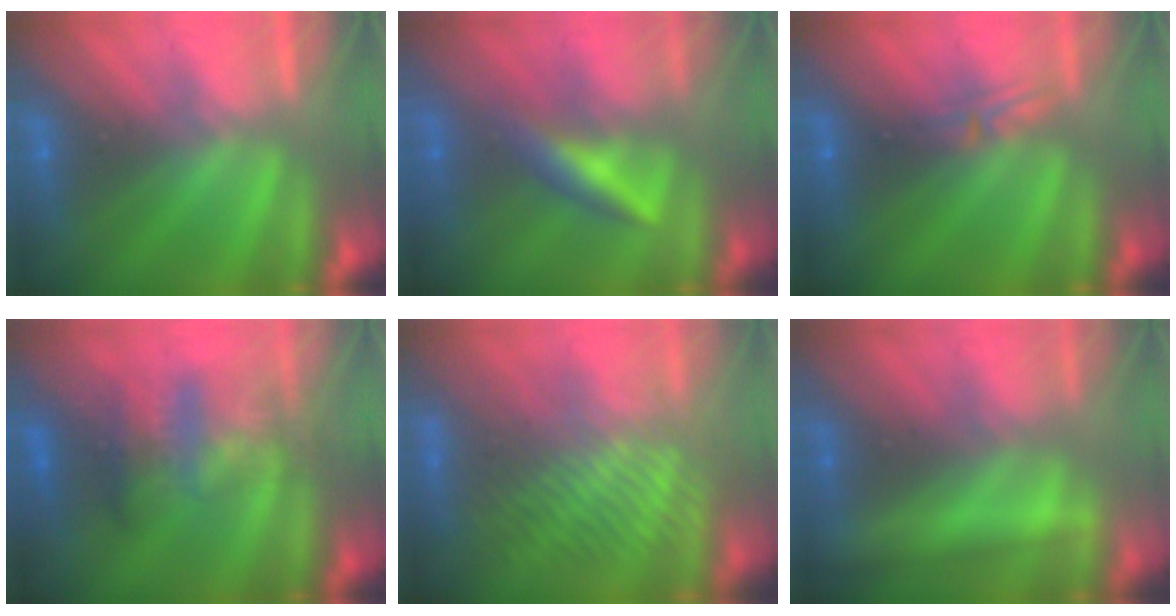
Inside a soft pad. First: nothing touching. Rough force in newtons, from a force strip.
{"total": 2.5}
{"total": 2.3}
{"total": 3.7}
{"total": 4.4}
{"total": 2.4}